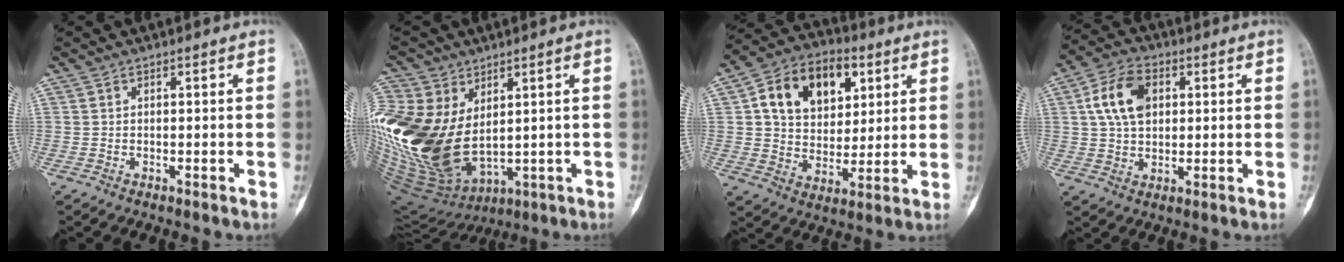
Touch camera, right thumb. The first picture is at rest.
{"total": 24.2, "force": [3.5, 16.0, 17.9], "torque": [-0.407, -0.025, 0.089]}
{"total": 16.4, "force": [5.6, 11.6, 10.2], "torque": [-0.130, -0.004, 0.094]}
{"total": 10.3, "force": [2.5, 6.9, 7.2], "torque": [-0.121, 0.008, 0.040]}